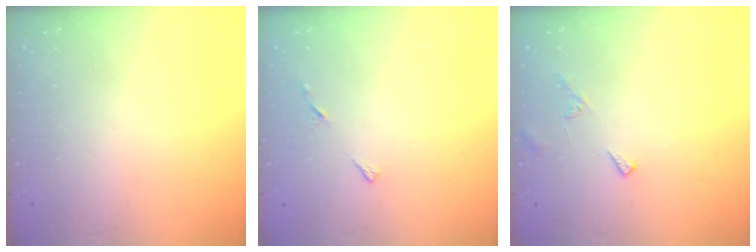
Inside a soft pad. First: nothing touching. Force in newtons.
{"total": 4.9, "press": 4.8, "slide": 0.6}
{"total": 5.7, "press": 5.7, "slide": 0.5}